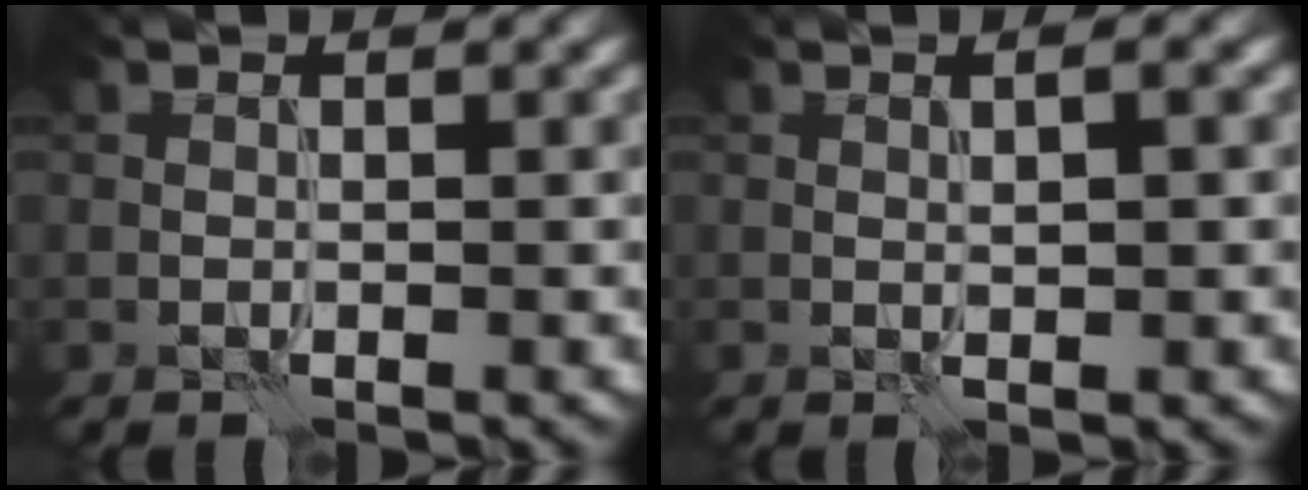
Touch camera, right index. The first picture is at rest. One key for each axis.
{"total": 2.2, "fx": 0.4, "fy": 0.4, "fz": 2.1, "tx": -0.021, "ty": -0.004, "tz": 0.002}